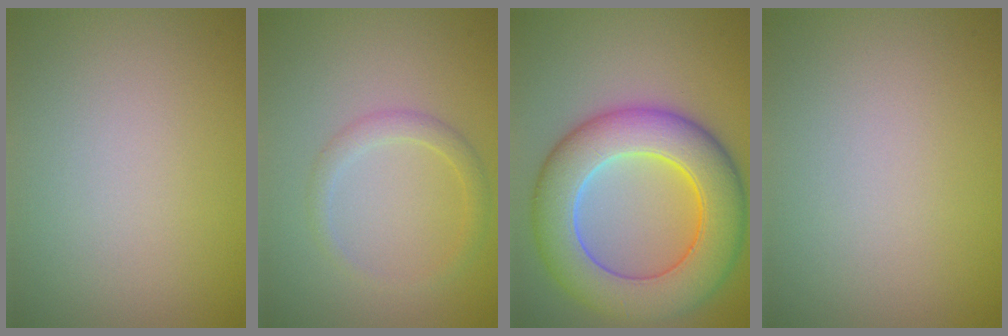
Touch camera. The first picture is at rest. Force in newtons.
{"total": 1.7, "press": 1.7, "slide": 0.1}
{"total": 10.0, "press": 9.9, "slide": 0.2}
{"total": 0.0}